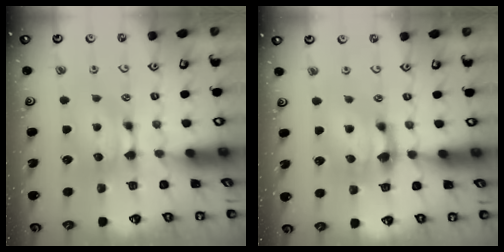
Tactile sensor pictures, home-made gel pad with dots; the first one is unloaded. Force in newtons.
{"total": 3.2, "press": 2.6, "slide": 1.9}